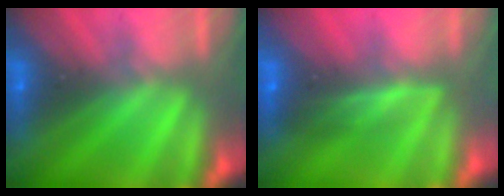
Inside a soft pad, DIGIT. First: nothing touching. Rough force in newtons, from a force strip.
{"total": 1.8}